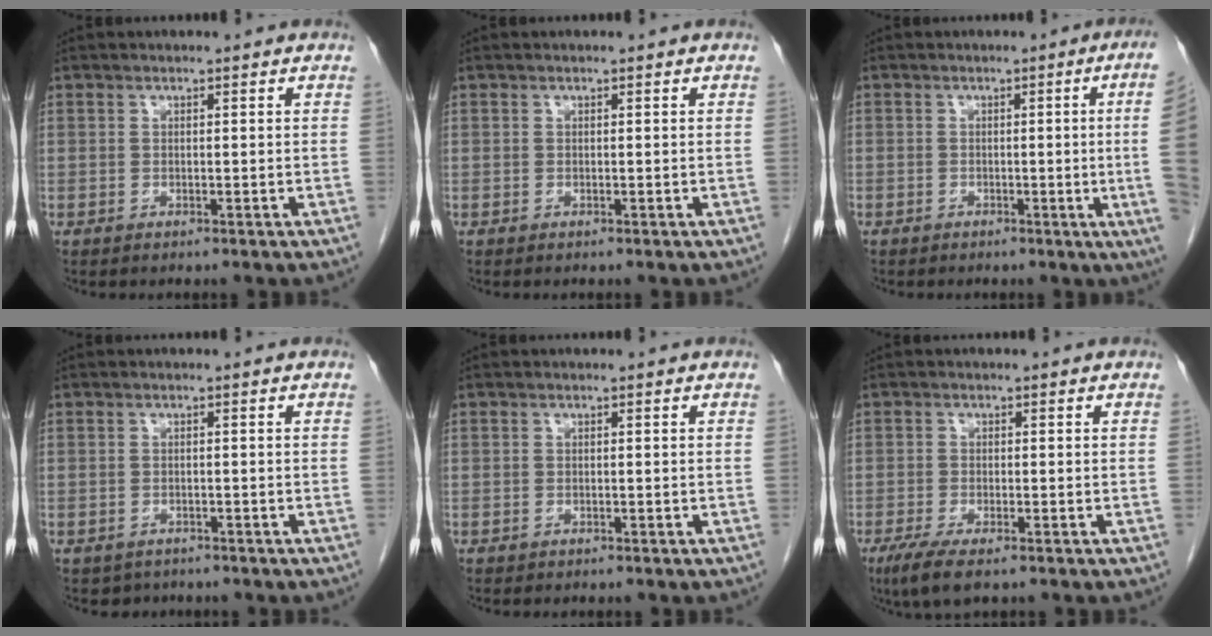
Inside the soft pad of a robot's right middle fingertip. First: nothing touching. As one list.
[{"total": 0.0}, {"total": 8.5, "force": [-0.7, -2.3, 8.2], "torque": [-0.070, -0.011, -0.016]}, {"total": 2.5, "force": [-2.0, 1.5, 0.0], "torque": [-0.008, 0.003, -0.028]}, {"total": 0.0}, {"total": 4.9, "force": [-3.2, 0.9, 3.6], "torque": [-0.068, -0.015, -0.052]}]